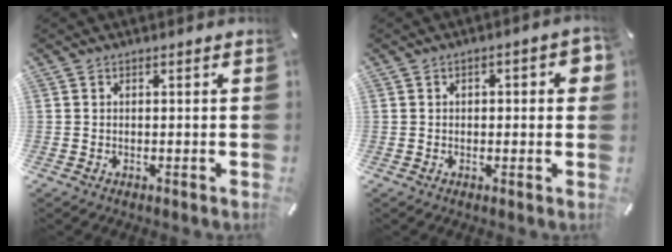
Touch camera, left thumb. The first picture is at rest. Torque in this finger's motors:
{"motor_torque": [-0.05, -0.13, -0.04, 0.22, -0.07]}